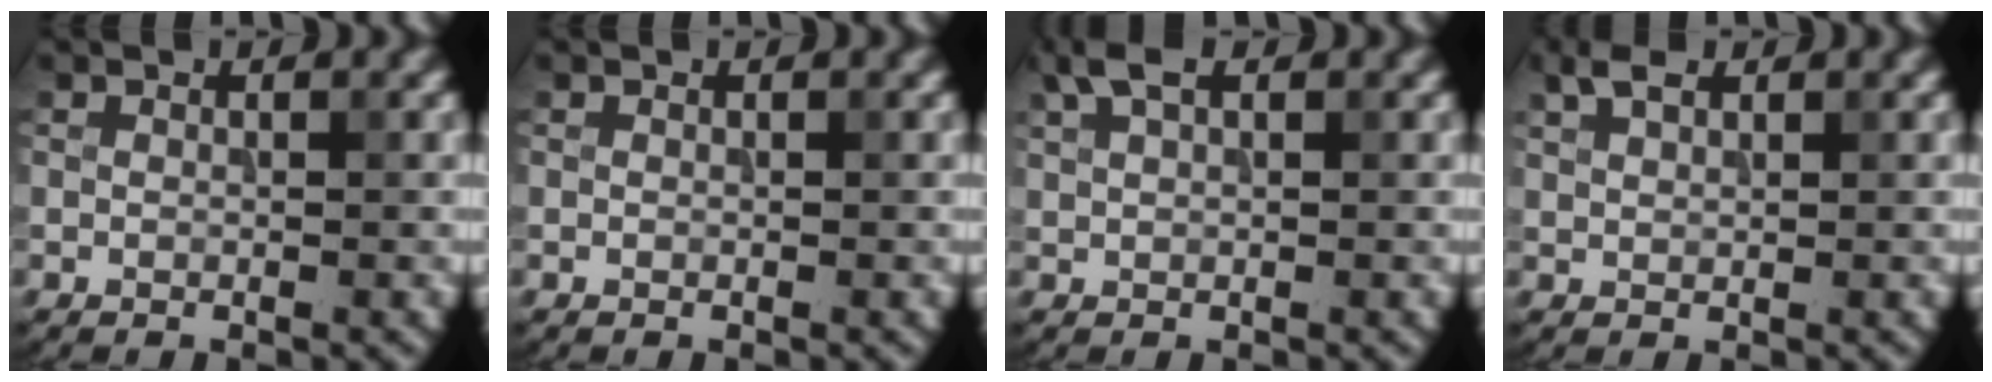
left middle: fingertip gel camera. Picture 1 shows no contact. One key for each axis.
{"total": 0.0}
{"total": 2.8, "fx": 1.6, "fy": 1.2, "fz": 1.8, "tx": -0.042, "ty": 0.007, "tz": 0.032}
{"total": 2.3, "fx": 1.5, "fy": 1.1, "fz": 1.3, "tx": -0.030, "ty": 0.007, "tz": 0.033}